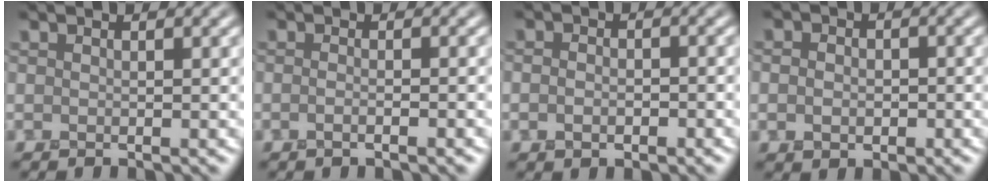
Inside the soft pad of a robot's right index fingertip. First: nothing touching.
{"total": 2.3, "force": [-0.7, 1.0, 2.0], "torque": [-0.003, -0.001, -0.023]}
{"total": 2.1, "force": [-0.6, 1.4, 1.5], "torque": [-0.022, -0.001, -0.011]}
{"total": 2.4, "force": [-0.3, 1.9, 1.4], "torque": [-0.017, -0.002, -0.009]}